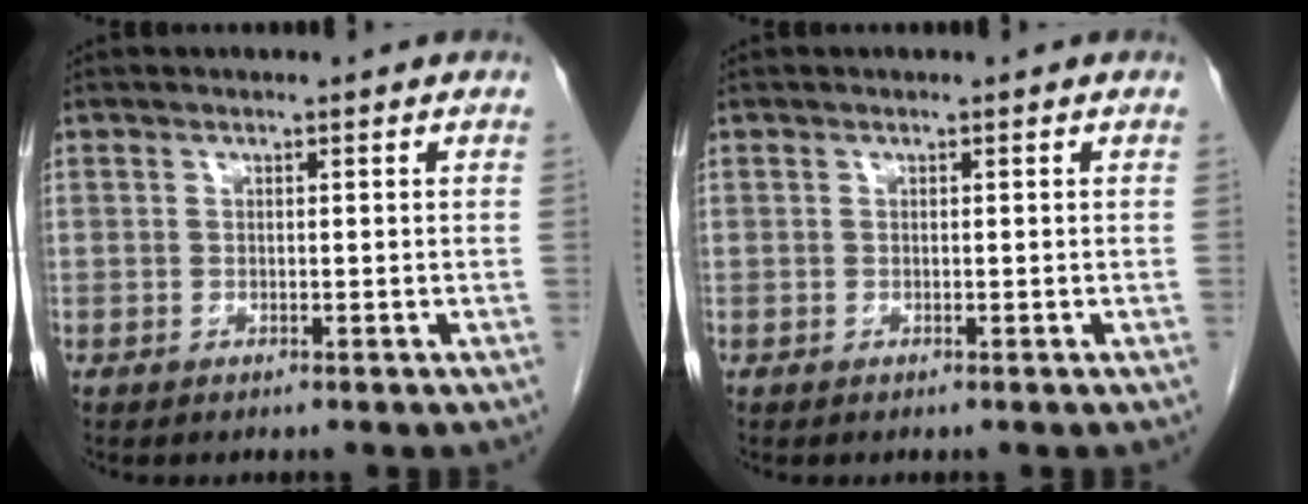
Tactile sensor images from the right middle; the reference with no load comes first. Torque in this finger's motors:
{"motor_torque": [-0.03, -0.10, -0.01, 0.00]}